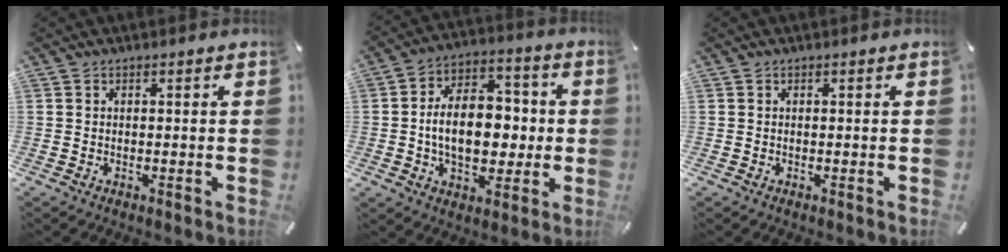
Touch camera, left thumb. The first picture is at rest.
{"total": 15.2, "force": [-1.2, 10.3, 11.1], "torque": [-0.181, 0.010, -0.021]}
{"total": 0.0}